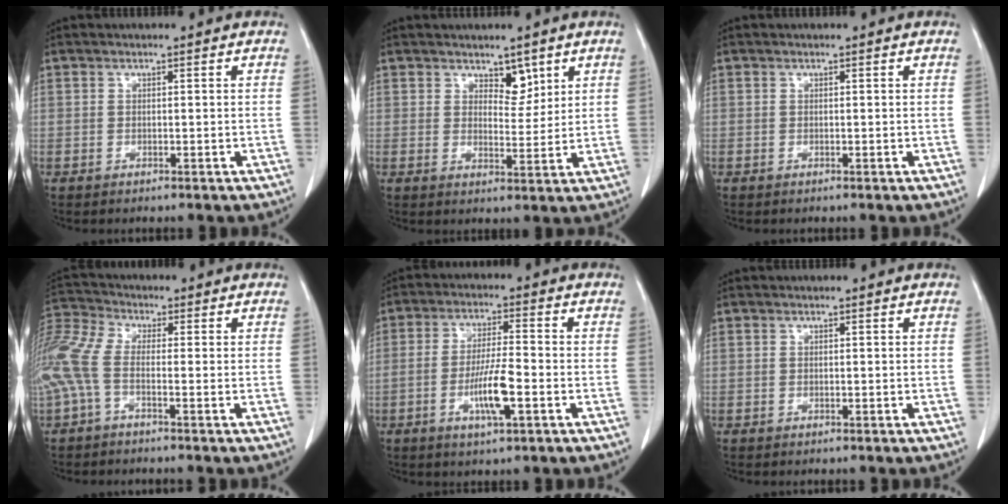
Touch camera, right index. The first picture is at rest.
{"total": 3.6, "force": [2.7, 1.5, 1.8], "torque": [-0.024, -0.010, 0.050]}
{"total": 0.0}
{"total": 10.1, "force": [-2.3, 3.7, 9.1], "torque": [-0.238, 0.024, -0.054]}
{"total": 7.5, "force": [-2.6, 1.0, 6.9], "torque": [-0.132, -0.002, -0.047]}
{"total": 0.0}